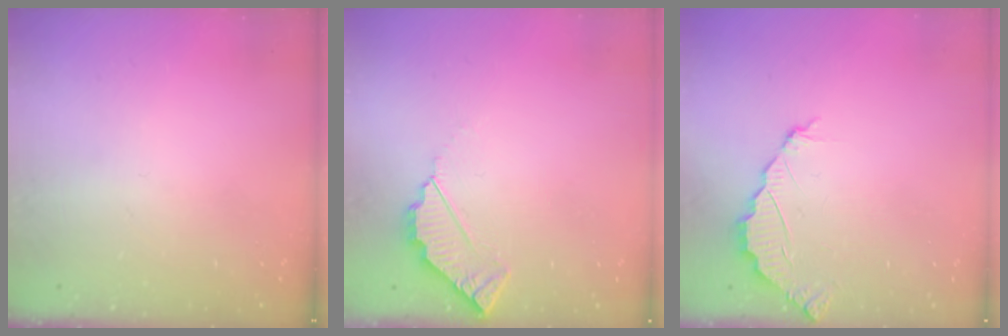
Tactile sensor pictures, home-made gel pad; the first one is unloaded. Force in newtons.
{"total": 3.7, "press": 3.7, "slide": 0.3}
{"total": 2.2, "press": 2.2, "slide": 0.2}